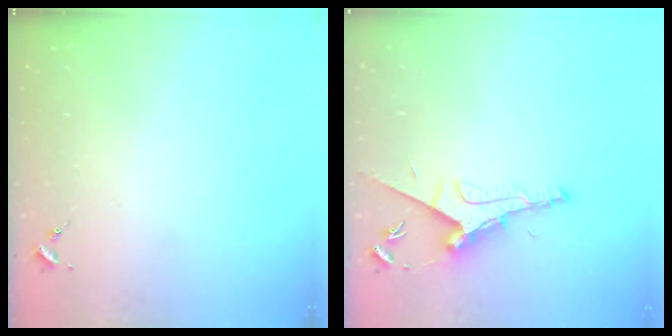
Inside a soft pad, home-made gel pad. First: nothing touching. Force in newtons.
{"total": 9.7, "press": 9.6, "slide": 1.1}